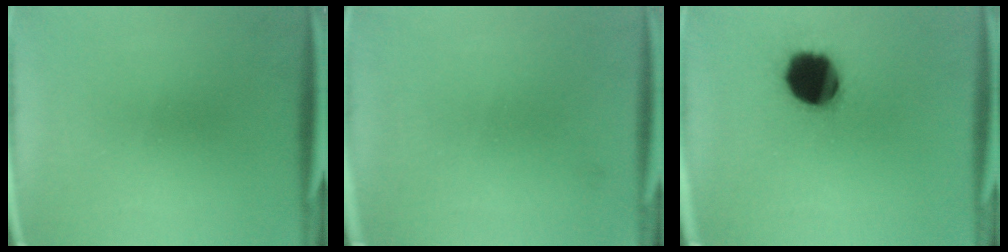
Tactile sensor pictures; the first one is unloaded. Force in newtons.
{"total": 1.1}
{"total": 17.9}